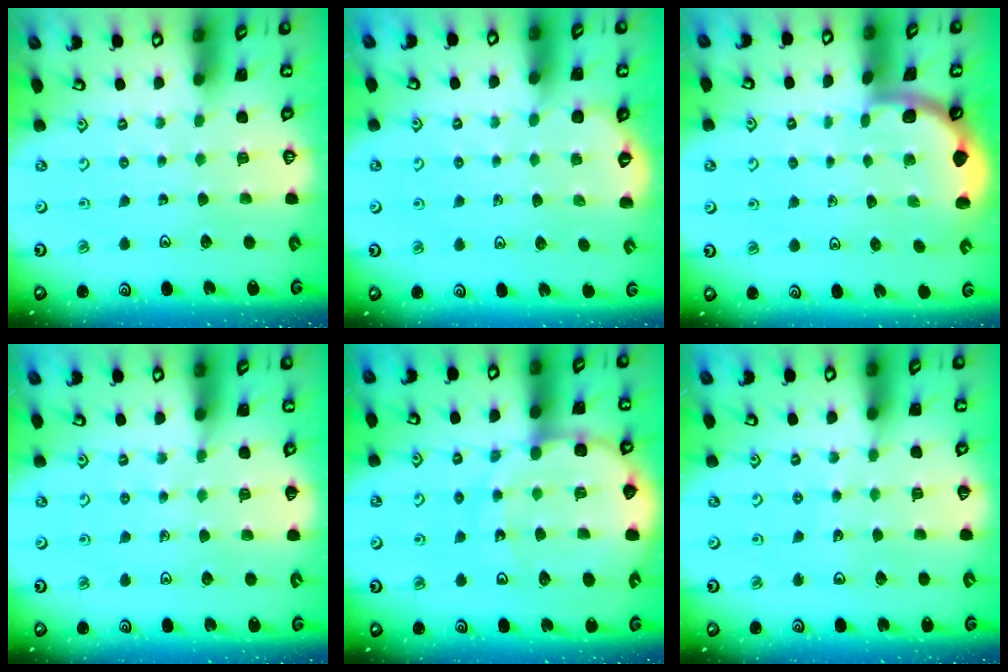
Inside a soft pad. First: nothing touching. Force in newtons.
{"total": 2.8, "press": 2.2, "slide": 1.8}
{"total": 1.7, "press": 1.7, "slide": 0.0}
{"total": 5.5, "press": 5.5, "slide": 0.8}
{"total": 15.0, "press": 14.9, "slide": 1.9}
{"total": 5.4, "press": 4.7, "slide": 2.7}